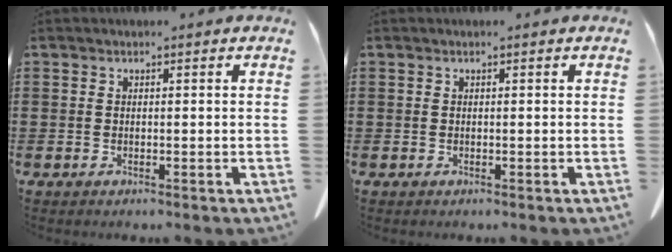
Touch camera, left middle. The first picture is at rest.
{"total": 0.0}